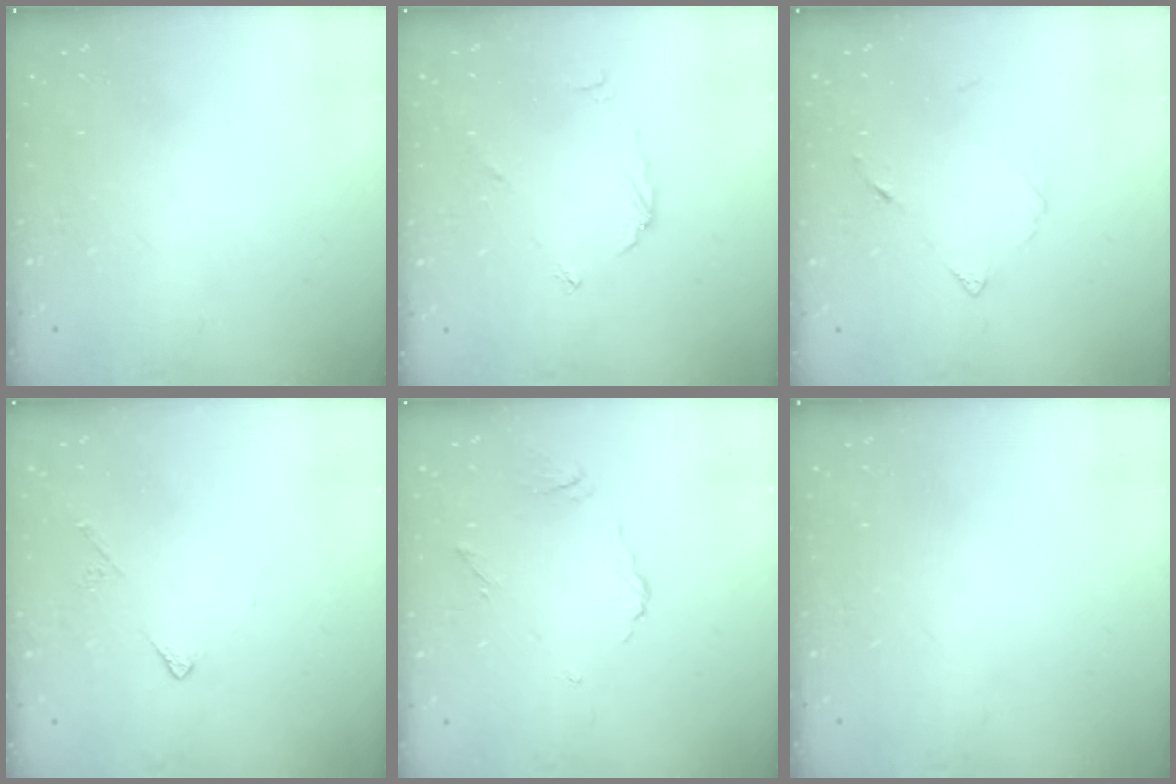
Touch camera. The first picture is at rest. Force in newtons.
{"total": 3.4, "press": 3.4, "slide": 0.3}
{"total": 3.3, "press": 3.3, "slide": 0.5}
{"total": 6.1, "press": 6.0, "slide": 0.6}
{"total": 5.0, "press": 5.0, "slide": 0.3}
{"total": 0.0}